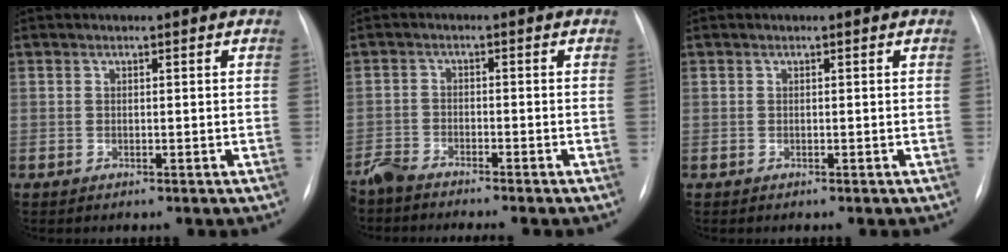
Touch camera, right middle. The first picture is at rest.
{"total": 5.2, "force": [-4.9, -0.1, 1.5], "torque": [-0.018, -0.015, -0.086]}
{"total": 0.0}